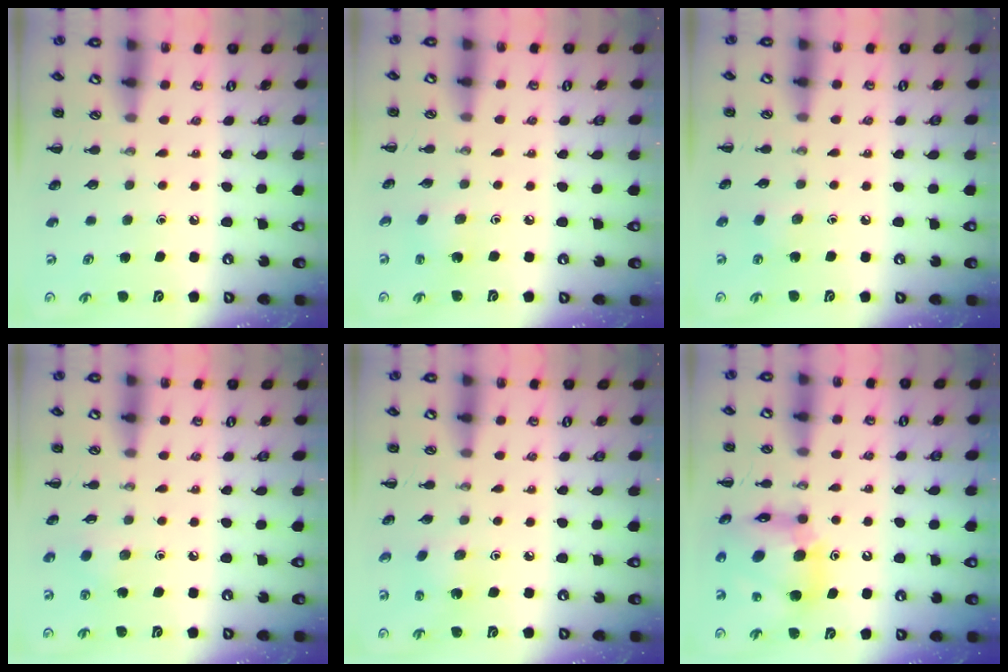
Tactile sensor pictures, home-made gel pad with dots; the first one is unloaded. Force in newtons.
{"total": 1.8, "press": 1.6, "slide": 0.6}
{"total": 6.6, "press": 6.3, "slide": 2.0}
{"total": 2.7, "press": 2.6, "slide": 0.6}
{"total": 1.8, "press": 1.7, "slide": 0.7}
{"total": 14.4, "press": 13.7, "slide": 4.5}